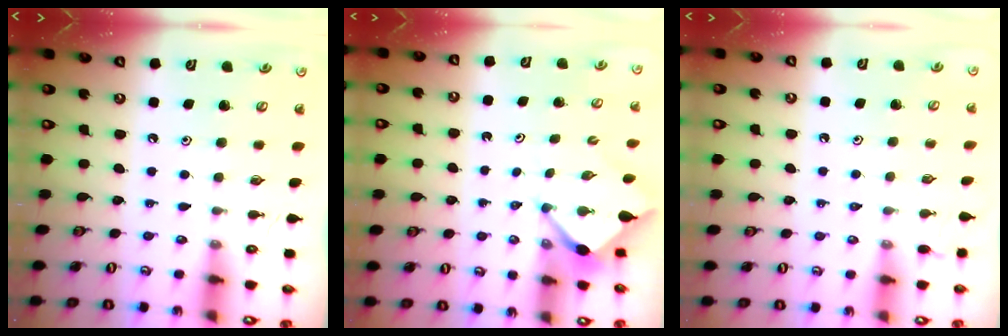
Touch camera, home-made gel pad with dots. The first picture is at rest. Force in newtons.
{"total": 4.0, "press": 4.0, "slide": 0.4}
{"total": 4.7, "press": 4.6, "slide": 0.6}